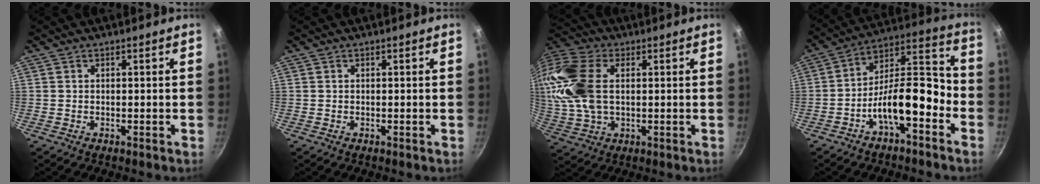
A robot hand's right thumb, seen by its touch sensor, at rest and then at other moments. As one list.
[{"total": 0.0}, {"total": 22.0, "force": [4.2, 13.8, 16.5], "torque": [-0.421, 0.024, 0.080]}, {"total": 14.8, "force": [-5.5, 5.9, 12.4], "torque": [-0.196, 0.071, -0.093]}]